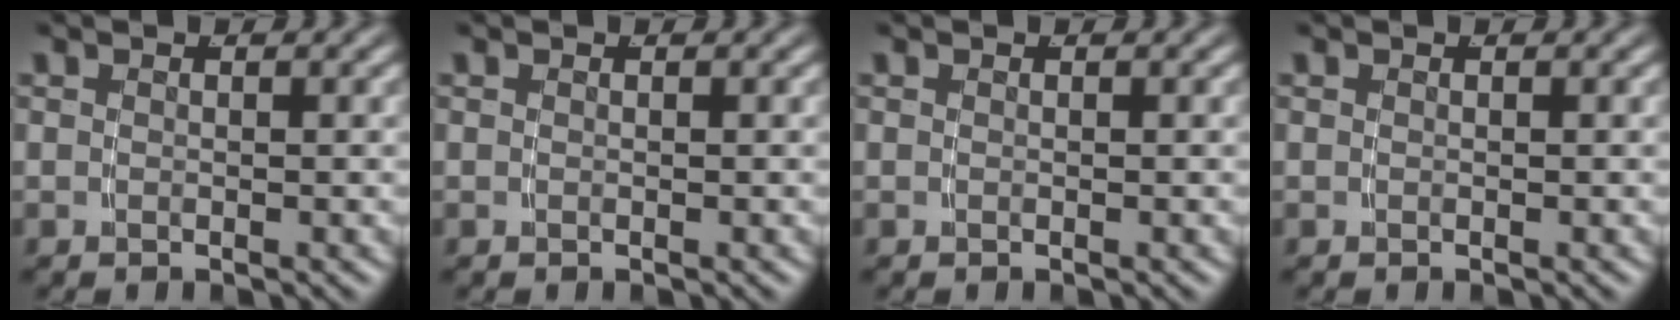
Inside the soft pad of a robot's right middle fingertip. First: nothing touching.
{"total": 0.0}
{"total": 0.0}
{"total": 0.0}